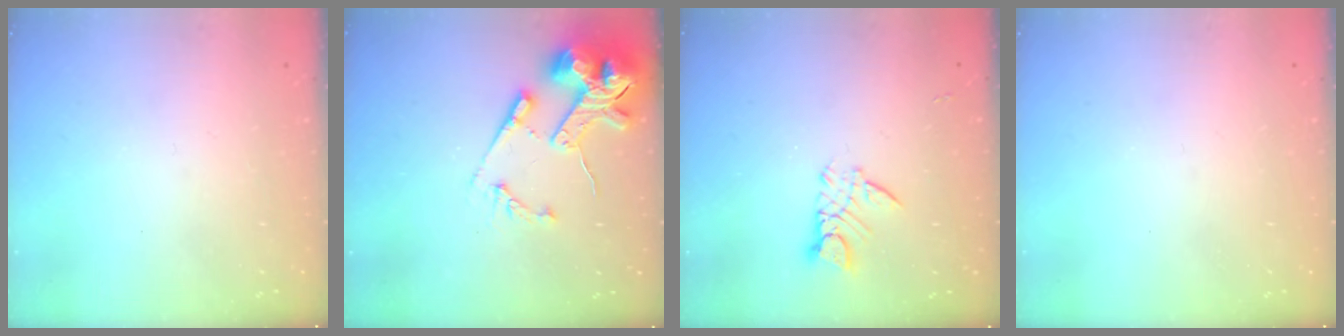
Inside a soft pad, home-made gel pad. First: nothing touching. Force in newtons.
{"total": 16.8, "press": 16.7, "slide": 2.2}
{"total": 6.4, "press": 6.4, "slide": 0.5}
{"total": 0.0}